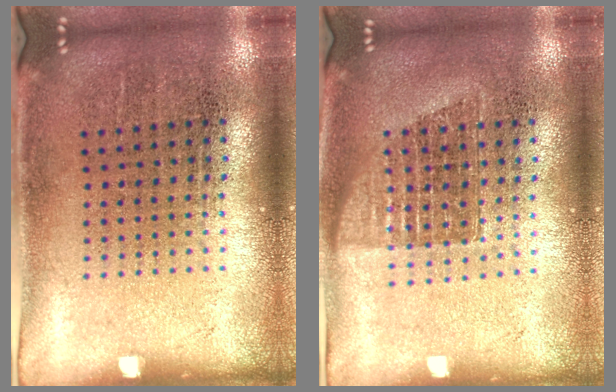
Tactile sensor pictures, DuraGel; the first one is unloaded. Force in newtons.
{"total": 1.2, "press": 1.1, "slide": 0.6}